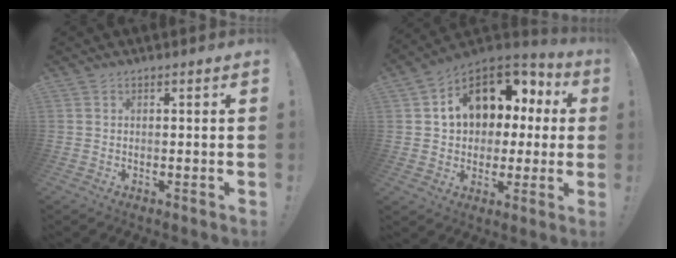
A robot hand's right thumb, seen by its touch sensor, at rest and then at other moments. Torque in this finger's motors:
{"motor_torque": [1.24, 1.27, 0.74, -0.49, 0.07]}